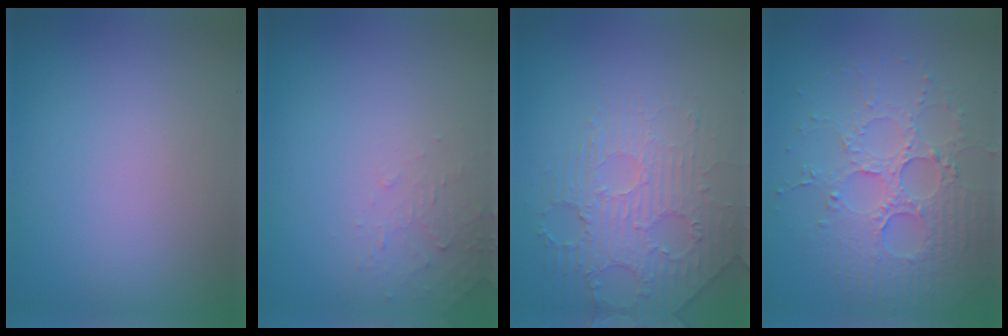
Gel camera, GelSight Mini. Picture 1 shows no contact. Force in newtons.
{"total": 1.4, "press": 1.4, "slide": 0.2}
{"total": 2.9, "press": 2.4, "slide": 1.6}
{"total": 4.3, "press": 4.0, "slide": 1.4}